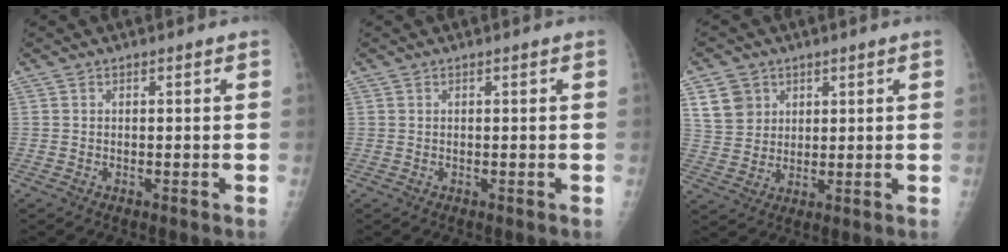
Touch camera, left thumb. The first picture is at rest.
{"total": 0.0}
{"total": 6.9, "force": [3.2, 5.8, 2.2], "torque": [-0.018, -0.014, 0.065]}